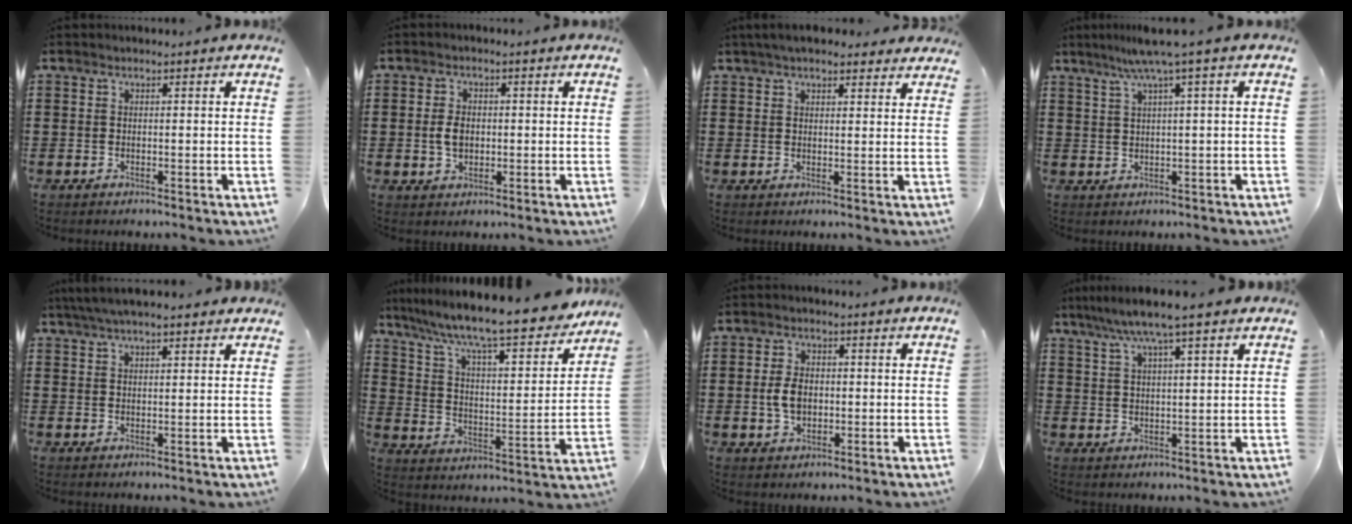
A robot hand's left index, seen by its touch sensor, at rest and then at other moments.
{"total": 3.4, "force": [0.0, 2.2, 2.6], "torque": [-0.059, 0.004, -0.004]}
{"total": 4.1, "force": [3.7, 0.9, 1.6], "torque": [-0.040, -0.002, 0.068]}
{"total": 5.1, "force": [2.4, -0.7, 4.4], "torque": [-0.088, -0.005, 0.039]}
{"total": 4.2, "force": [3.5, 0.6, 2.3], "torque": [-0.053, 0.002, 0.063]}
{"total": 9.8, "force": [8.6, 0.3, 4.7], "torque": [-0.118, -0.063, 0.138]}
{"total": 4.5, "force": [-0.2, 2.9, 3.4], "torque": [-0.083, 0.004, -0.009]}
{"total": 6.5, "force": [4.8, 0.1, 4.3], "torque": [-0.096, -0.009, 0.083]}